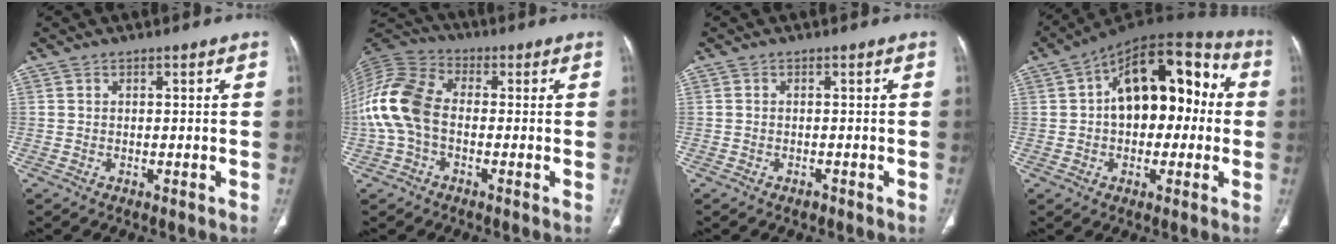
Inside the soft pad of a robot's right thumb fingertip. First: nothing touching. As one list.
[{"total": 13.4, "force": [-1.3, 8.7, 10.1], "torque": [-0.225, 0.032, -0.032]}, {"total": 0.8, "force": [-0.6, 0.4, 0.3], "torque": [-0.006, 0.002, -0.010]}, {"total": 19.2, "force": [1.7, 11.3, 15.4], "torque": [-0.190, 0.048, 0.019]}]